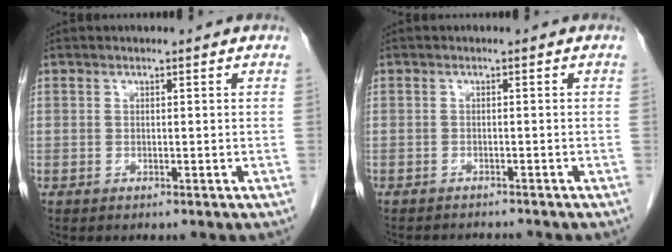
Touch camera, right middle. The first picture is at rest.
{"total": 3.2, "force": [-3.2, 0.3, 0.5], "torque": [-0.002, -0.007, -0.045]}